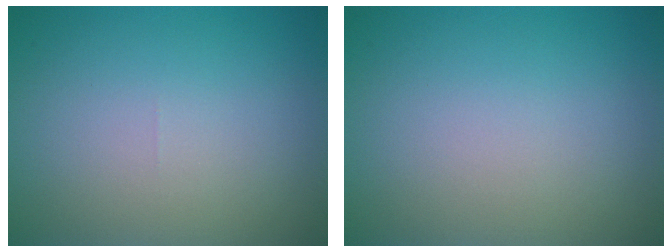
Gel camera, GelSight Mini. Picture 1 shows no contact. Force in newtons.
{"total": 0.0}